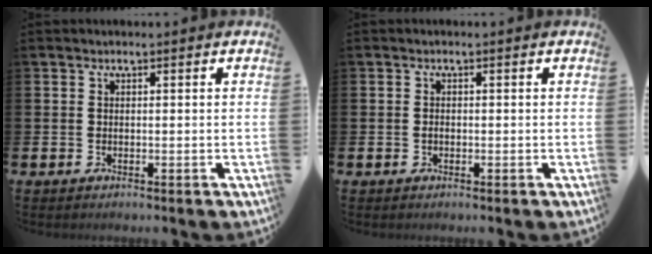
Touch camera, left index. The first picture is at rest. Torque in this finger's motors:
{"motor_torque": [0.20, 0.08, 0.00, 0.00]}